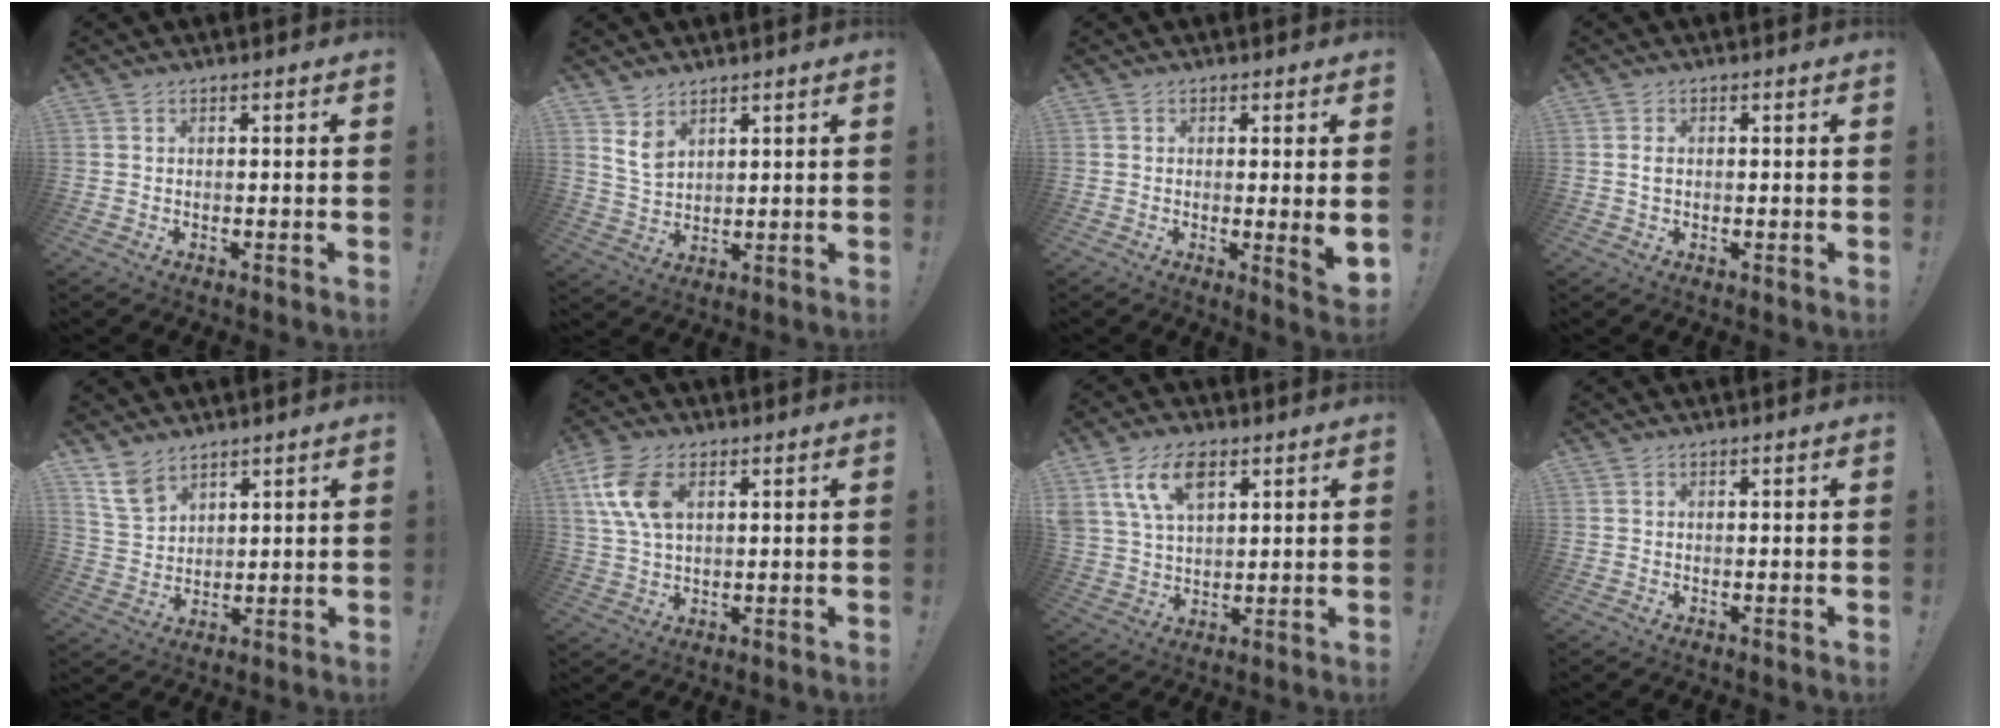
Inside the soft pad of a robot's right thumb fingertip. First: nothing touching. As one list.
[{"total": 6.0, "force": [3.9, 3.4, 3.1], "torque": [-0.047, -0.022, 0.073]}, {"total": 4.8, "force": [0.1, 0.1, 4.8], "torque": [-0.055, -0.018, 0.004]}, {"total": 1.3, "force": [0.1, 0.9, 0.9], "torque": [-0.017, 0.003, 0.001]}, {"total": 8.4, "force": [6.2, 4.6, 3.3], "torque": [-0.061, -0.033, 0.124]}, {"total": 11.6, "force": [4.3, 6.8, 8.4], "torque": [-0.166, -0.001, 0.080]}, {"total": 11.2, "force": [5.8, 6.6, 7.0], "torque": [-0.135, -0.008, 0.109]}, {"total": 0.0}]